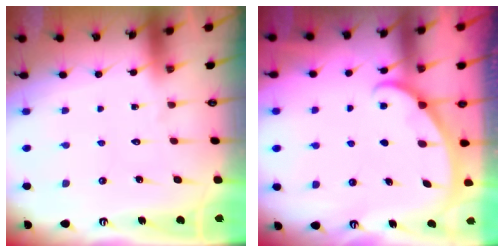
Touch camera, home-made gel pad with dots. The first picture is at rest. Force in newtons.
{"total": 1.2, "press": 1.2, "slide": 0.2}